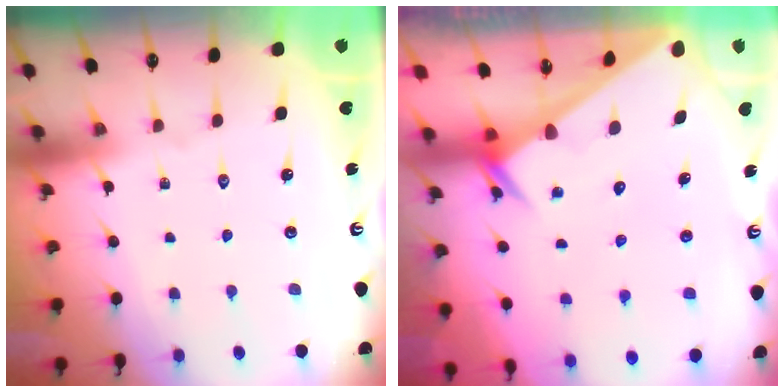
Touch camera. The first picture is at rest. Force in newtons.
{"total": 2.3, "press": 2.3, "slide": 0.1}